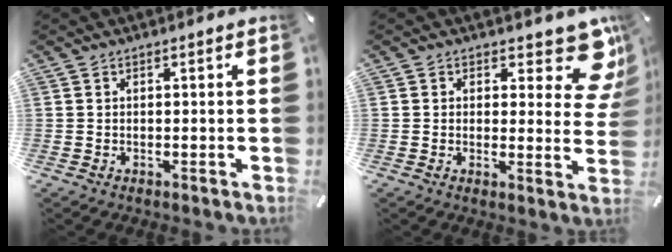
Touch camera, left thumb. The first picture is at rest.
{"total": 9.7, "force": [6.1, 4.6, 6.0], "torque": [-0.048, -0.050, 0.104]}